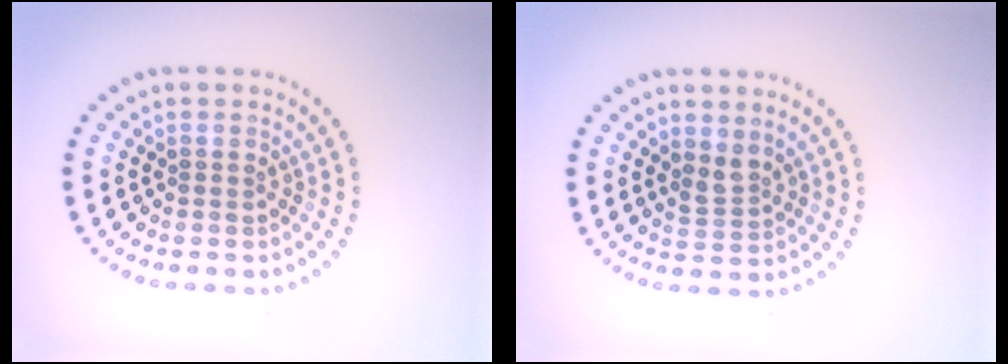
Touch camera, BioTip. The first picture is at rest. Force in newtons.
{"total": 1.7, "press": 1.3, "slide": 1.1}